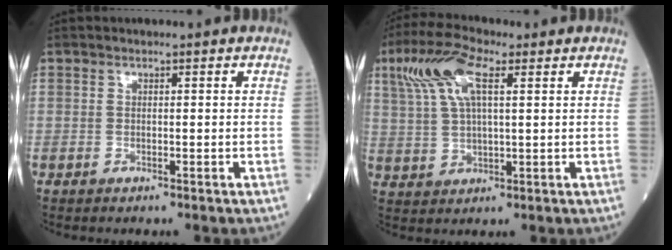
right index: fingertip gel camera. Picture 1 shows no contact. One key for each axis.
{"total": 9.4, "fx": 4.2, "fy": 2.7, "fz": 8.0, "tx": -0.182, "ty": 0.025, "tz": 0.086}